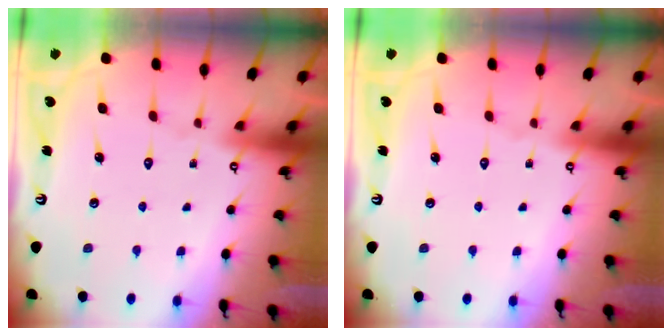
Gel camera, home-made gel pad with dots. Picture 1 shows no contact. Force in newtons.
{"total": 0.0}